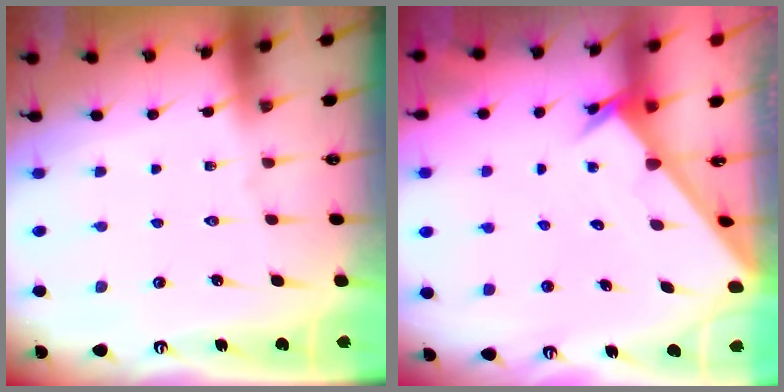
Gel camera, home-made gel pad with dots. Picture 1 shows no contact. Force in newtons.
{"total": 2.4, "press": 2.4, "slide": 0.2}